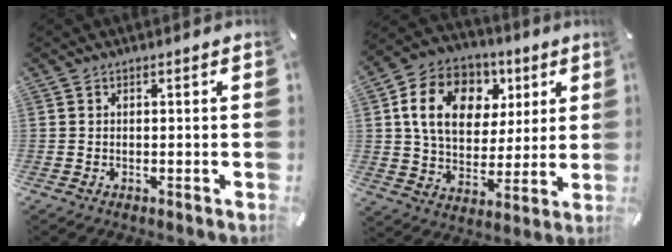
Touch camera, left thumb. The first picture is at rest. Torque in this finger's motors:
{"motor_torque": [1.99, 2.07, 1.78, -0.99, 0.21]}